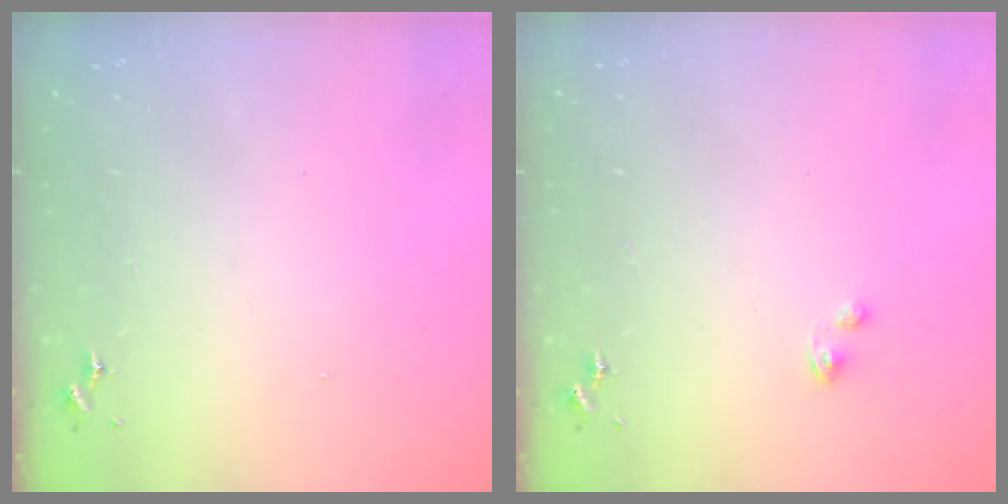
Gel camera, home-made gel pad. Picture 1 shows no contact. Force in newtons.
{"total": 2.2, "press": 2.2, "slide": 0.2}